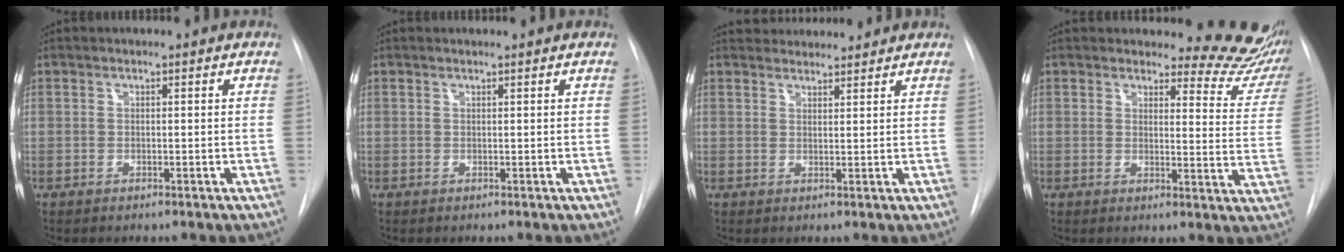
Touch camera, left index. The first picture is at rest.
{"total": 0.0}
{"total": 5.7, "force": [5.6, 1.1, 0.8], "torque": [-0.009, 0.026, 0.073]}
{"total": 12.3, "force": [11.8, 3.1, 1.6], "torque": [0.015, -0.093, 0.096]}